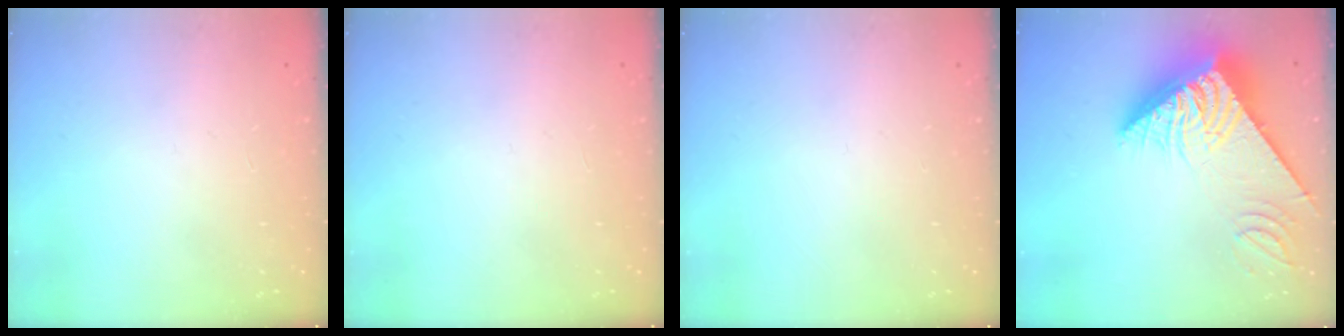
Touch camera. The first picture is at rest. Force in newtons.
{"total": 0.0}
{"total": 0.0}
{"total": 14.6, "press": 14.5, "slide": 1.5}